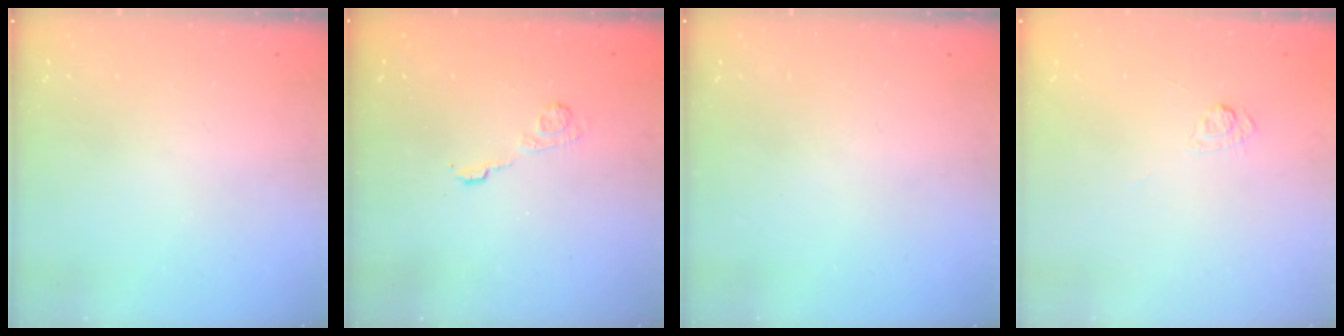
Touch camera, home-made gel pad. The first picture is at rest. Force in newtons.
{"total": 4.0, "press": 3.8, "slide": 1.2}
{"total": 0.0}
{"total": 4.0, "press": 3.7, "slide": 1.5}